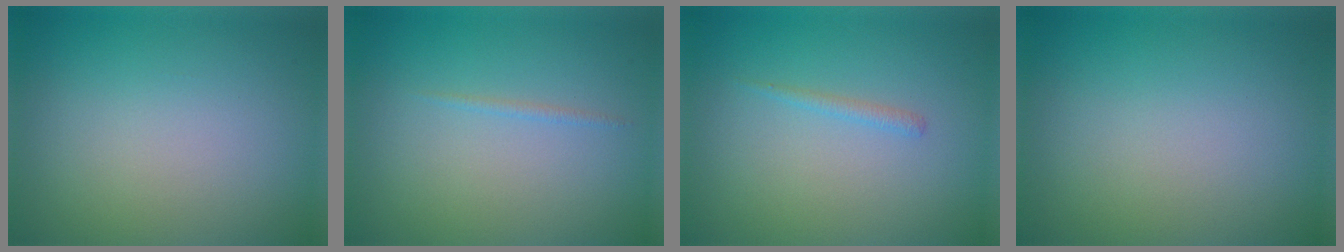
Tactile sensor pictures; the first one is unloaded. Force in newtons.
{"total": 0.5, "press": 0.5, "slide": 0.1}
{"total": 0.8, "press": 0.8, "slide": 0.1}
{"total": 0.0}